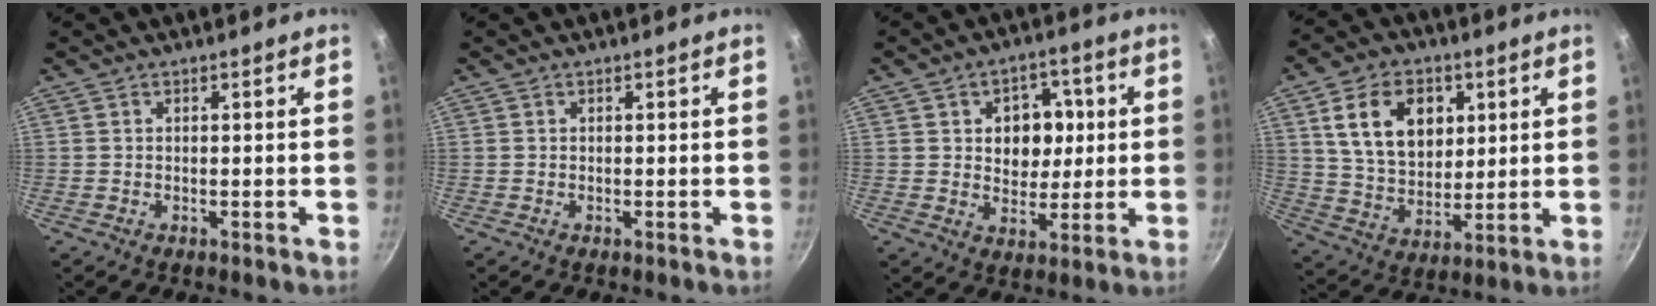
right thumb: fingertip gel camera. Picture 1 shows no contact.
{"total": 0.0}
{"total": 9.6, "force": [1.6, 7.5, 5.8], "torque": [-0.039, -0.003, 0.024]}
{"total": 15.1, "force": [5.0, 10.6, 9.5], "torque": [-0.135, -0.015, 0.092]}